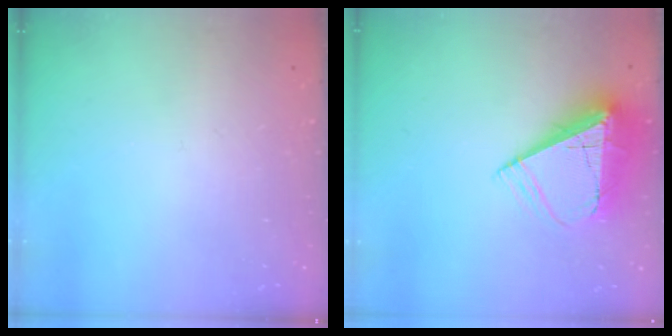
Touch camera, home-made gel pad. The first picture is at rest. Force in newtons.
{"total": 12.0, "press": 11.9, "slide": 0.8}